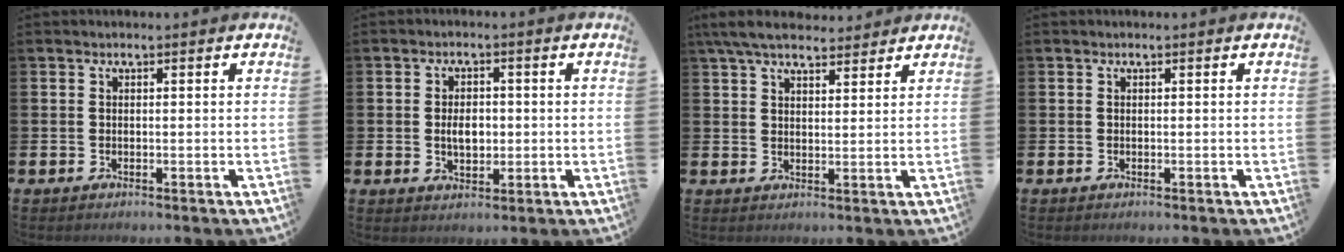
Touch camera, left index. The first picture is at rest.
{"total": 3.4, "force": [-0.1, 2.3, 2.6], "torque": [-0.026, -0.002, -0.009]}
{"total": 6.1, "force": [5.5, 1.6, 2.1], "torque": [-0.061, -0.014, 0.105]}
{"total": 0.0}